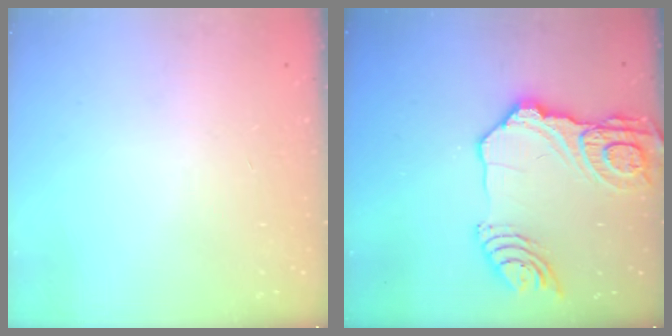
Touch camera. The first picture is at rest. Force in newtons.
{"total": 20.5, "press": 20.4, "slide": 2.5}